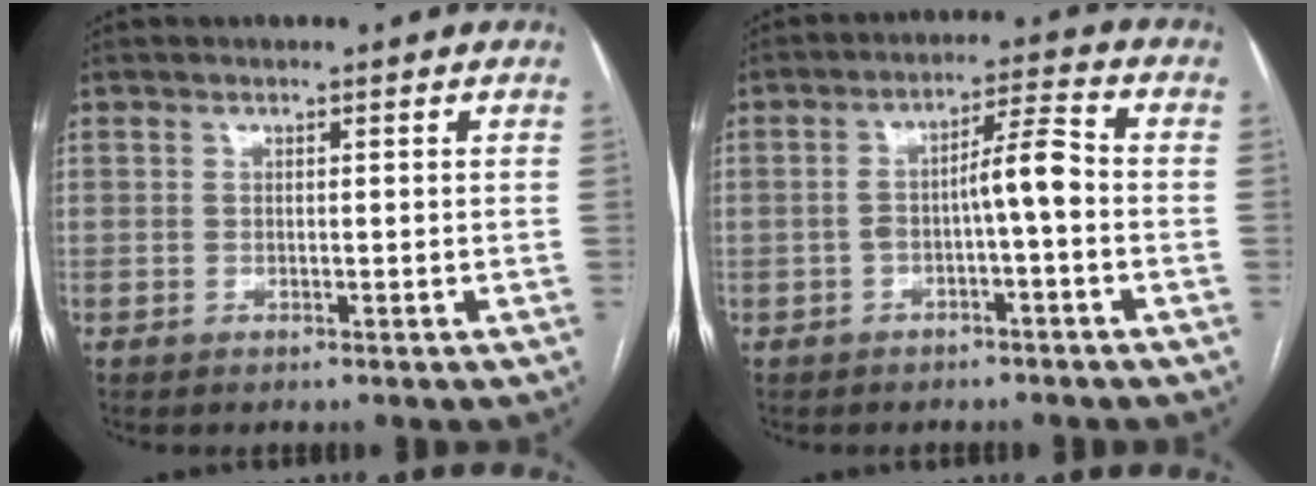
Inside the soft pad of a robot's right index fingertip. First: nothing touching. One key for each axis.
{"total": 5.6, "fx": -1.1, "fy": 0.5, "fz": 5.5, "tx": -0.088, "ty": 0.026, "tz": -0.016}